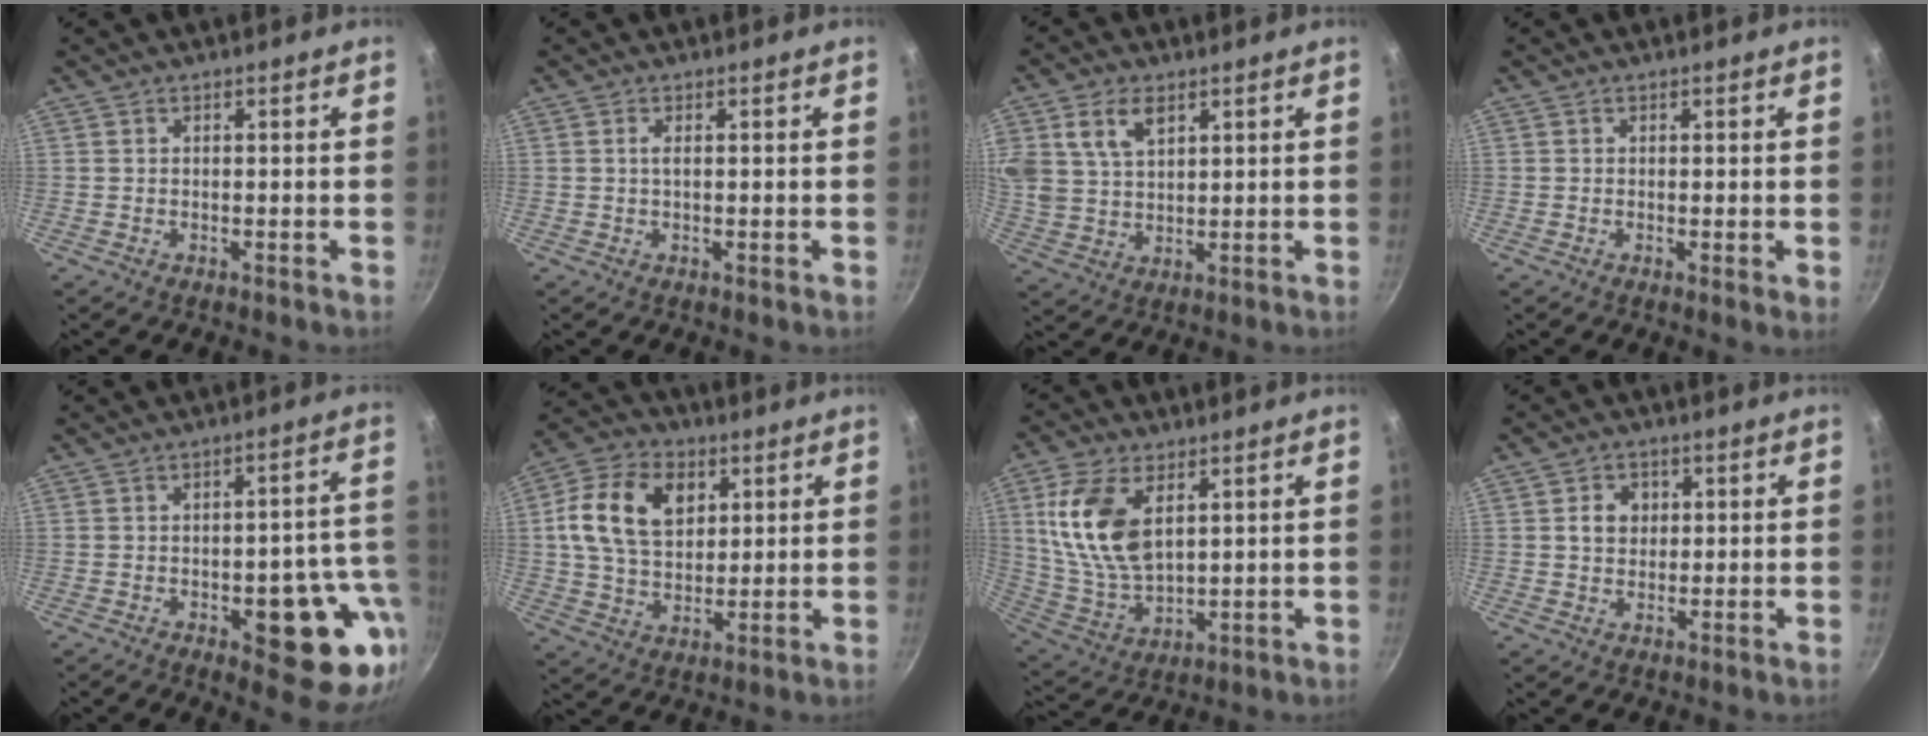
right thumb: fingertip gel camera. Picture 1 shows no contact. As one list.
[{"total": 1.0, "force": [0.2, 0.2, 1.0], "torque": [-0.019, 0.000, 0.000]}, {"total": 9.2, "force": [4.3, 5.8, 5.8], "torque": [-0.101, -0.010, 0.085]}, {"total": 1.2, "force": [0.1, 0.3, 1.2], "torque": [-0.017, -0.009, -0.003]}, {"total": 16.1, "force": [-5.1, 6.8, 13.6], "torque": [-0.110, 0.023, -0.065]}, {"total": 15.3, "force": [4.3, 10.6, 10.2], "torque": [-0.164, -0.001, 0.067]}, {"total": 15.4, "force": [4.8, 8.6, 11.8], "torque": [-0.219, -0.019, 0.107]}, {"total": 4.5, "force": [0.9, 3.8, 2.2], "torque": [-0.015, 0.003, 0.012]}]